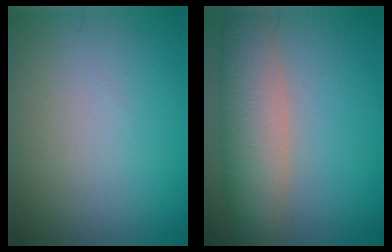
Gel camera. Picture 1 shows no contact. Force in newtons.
{"total": 6.5, "press": 6.5, "slide": 0.2}